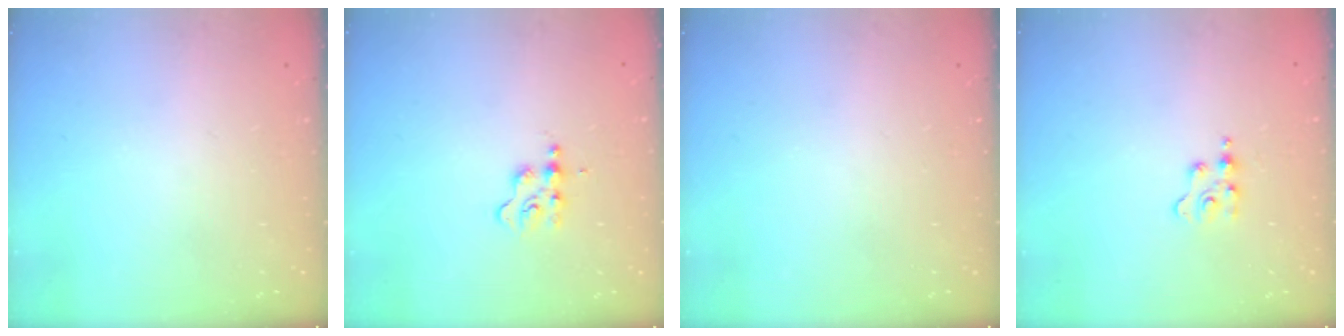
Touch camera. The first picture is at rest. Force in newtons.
{"total": 2.4, "press": 2.4, "slide": 0.3}
{"total": 0.0}
{"total": 2.5, "press": 2.4, "slide": 0.4}